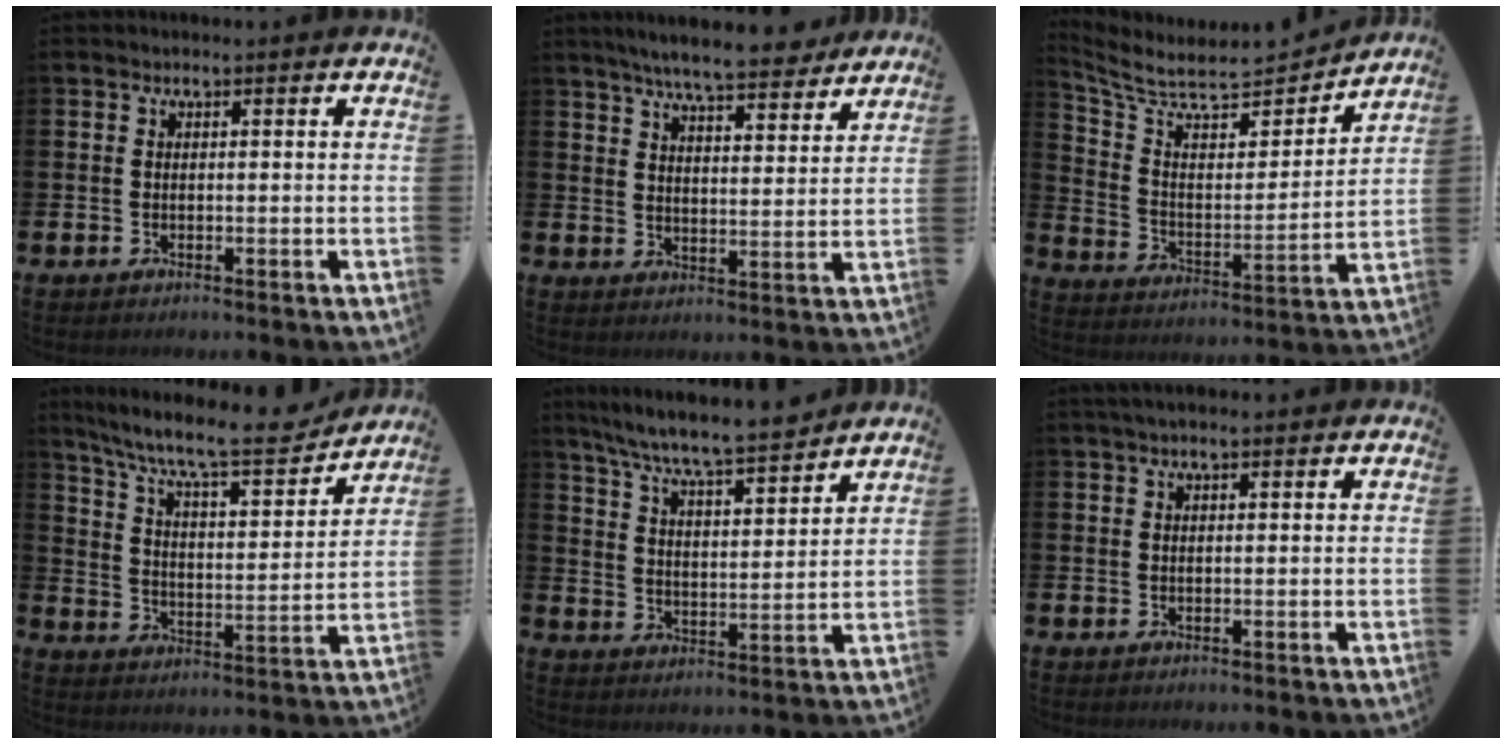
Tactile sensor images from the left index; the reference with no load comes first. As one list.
[{"total": 7.4, "force": [7.0, 0.6, 2.3], "torque": [-0.047, -0.044, 0.120]}, {"total": 6.8, "force": [6.3, 1.8, 2.0], "torque": [-0.078, -0.058, 0.104]}, {"total": 10.7, "force": [9.3, 2.1, 4.9], "torque": [-0.118, -0.063, 0.151]}, {"total": 7.8, "force": [7.4, 0.3, 2.4], "torque": [-0.078, -0.055, 0.128]}, {"total": 1.5, "force": [1.2, 0.2, 0.9], "torque": [-0.014, 0.002, 0.020]}]